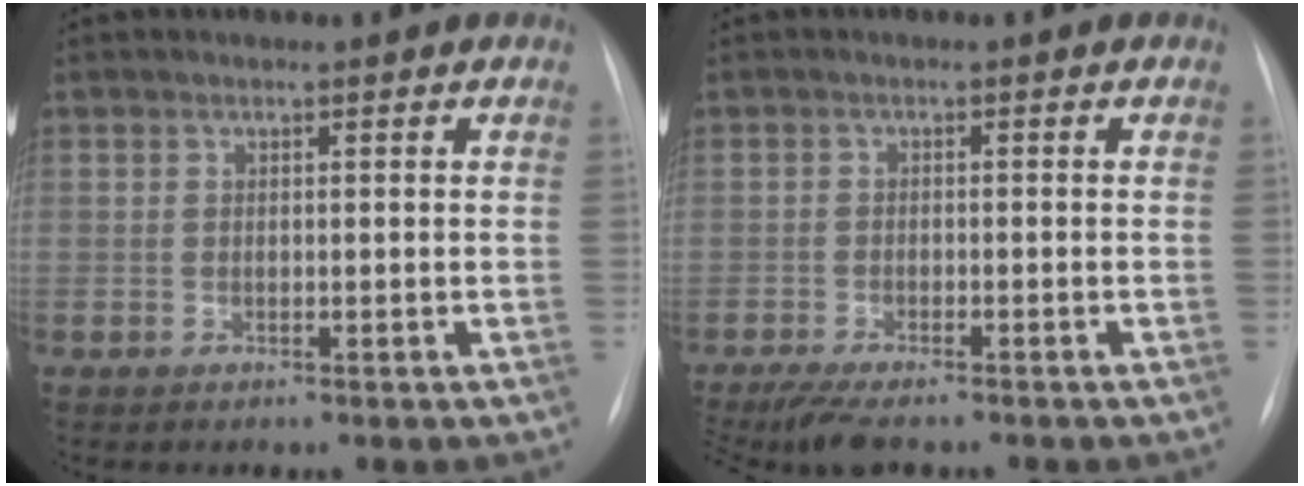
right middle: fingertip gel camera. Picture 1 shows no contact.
{"total": 6.9, "force": [-5.5, 1.4, 3.8], "torque": [-0.067, -0.016, -0.089]}